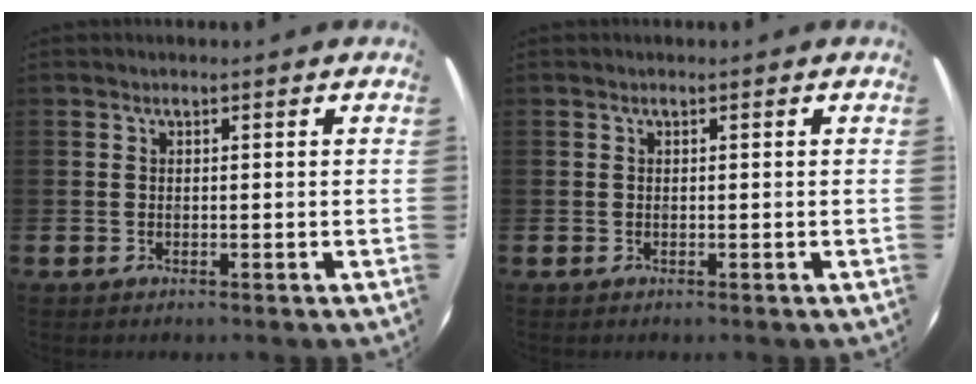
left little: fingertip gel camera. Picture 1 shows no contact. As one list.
[{"total": 0.0}]